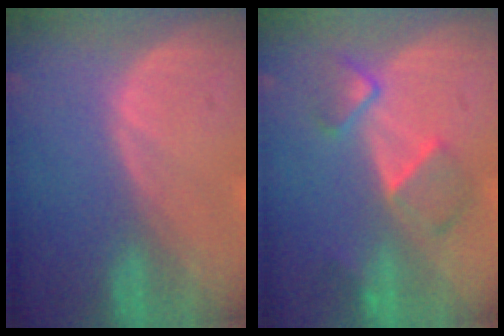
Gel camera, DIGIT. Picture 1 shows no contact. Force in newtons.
{"total": 5.6, "press": 5.6, "slide": 0.6}